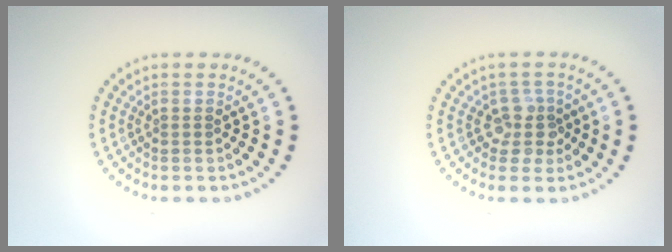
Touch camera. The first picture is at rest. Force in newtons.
{"total": 2.4, "press": 1.9, "slide": 1.5}